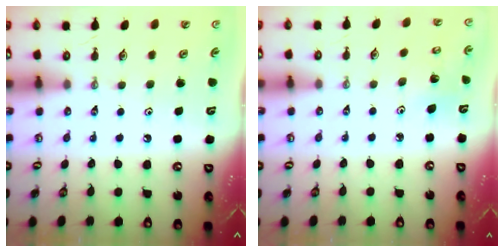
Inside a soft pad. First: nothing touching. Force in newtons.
{"total": 4.0, "press": 3.9, "slide": 0.9}